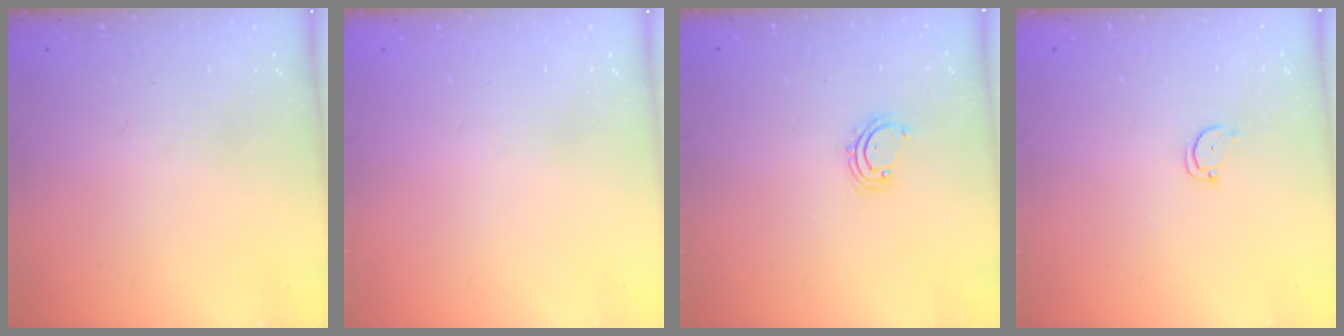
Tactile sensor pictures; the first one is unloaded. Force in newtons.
{"total": 0.0}
{"total": 2.7, "press": 2.6, "slide": 0.5}
{"total": 2.0, "press": 2.0, "slide": 0.2}